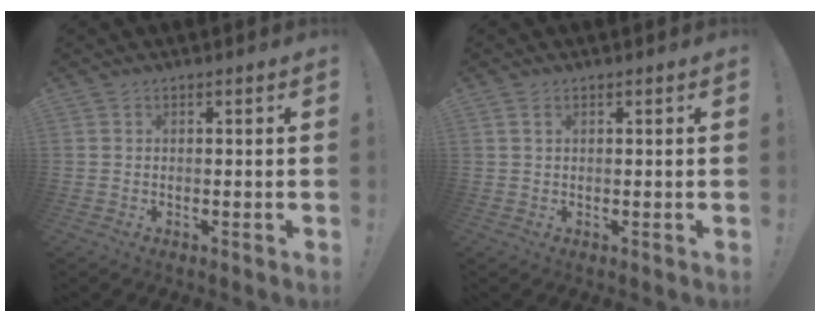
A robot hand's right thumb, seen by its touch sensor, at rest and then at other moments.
{"total": 1.4, "force": [0.7, 0.5, 1.1], "torque": [-0.016, -0.002, 0.012]}